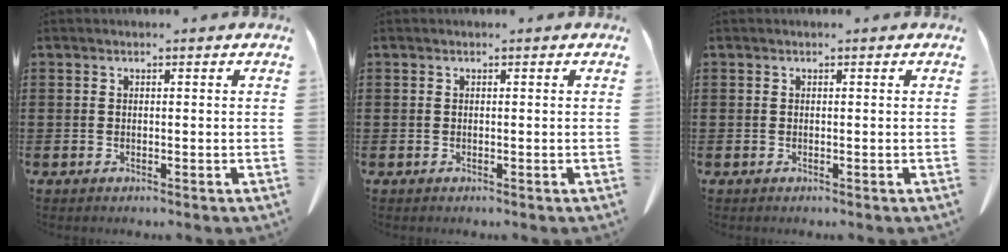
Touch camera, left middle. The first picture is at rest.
{"total": 0.0}
{"total": 0.0}